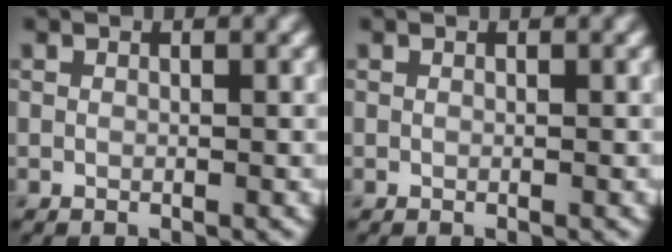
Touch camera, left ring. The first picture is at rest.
{"total": 0.0}